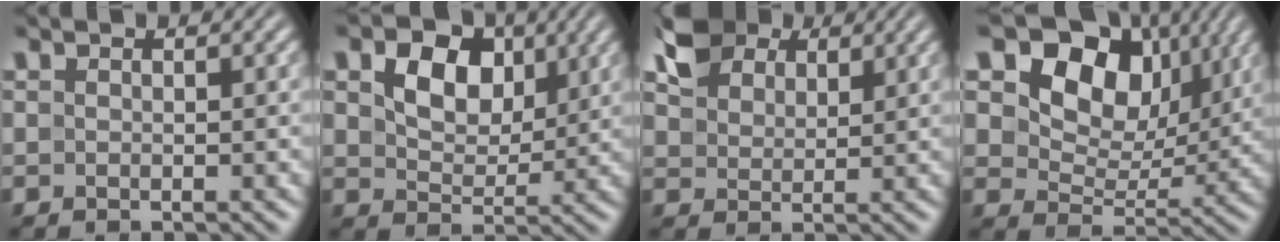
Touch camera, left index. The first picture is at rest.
{"total": 5.8, "force": [2.3, 3.9, 3.6], "torque": [-0.075, -0.002, 0.032]}
{"total": 4.9, "force": [3.4, 2.9, 1.9], "torque": [-0.051, 0.011, 0.063]}
{"total": 13.2, "force": [6.9, 8.4, 7.4], "torque": [-0.141, 0.029, 0.106]}